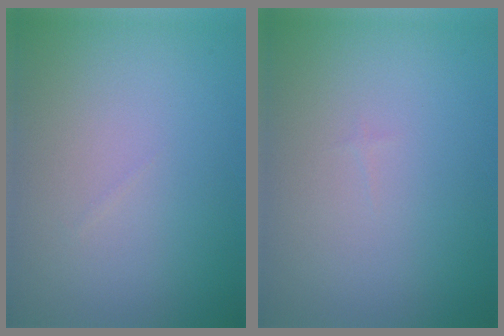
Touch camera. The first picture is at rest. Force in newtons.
{"total": 0.0}